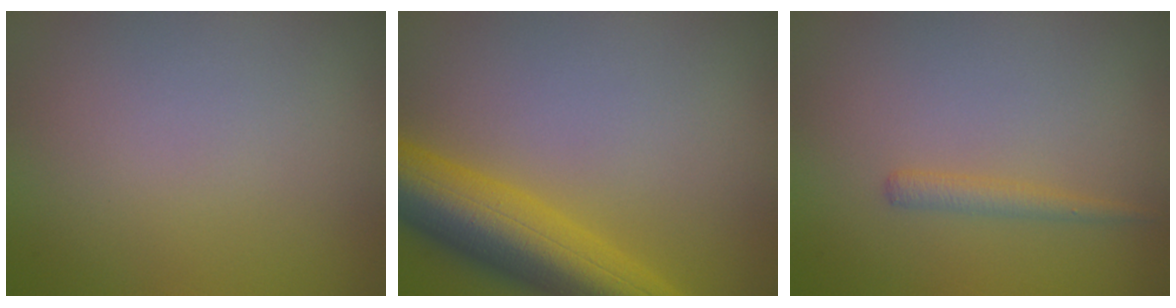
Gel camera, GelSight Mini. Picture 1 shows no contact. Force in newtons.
{"total": 8.5, "press": 8.5, "slide": 0.6}
{"total": 1.3, "press": 1.3, "slide": 0.1}